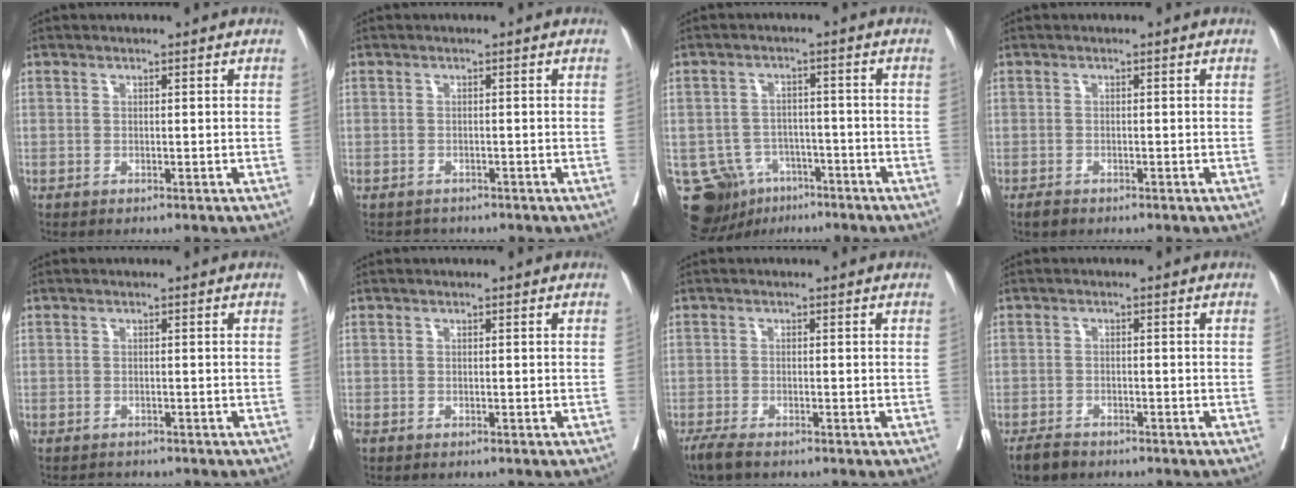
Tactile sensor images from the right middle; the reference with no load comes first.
{"total": 2.0, "force": [-1.7, 1.1, -0.2], "torque": [-0.003, 0.000, -0.029]}
{"total": 10.9, "force": [-6.4, 8.1, 3.7], "torque": [-0.073, 0.014, -0.089]}
{"total": 1.1, "force": [-0.9, 0.5, 0.4], "torque": [-0.011, -0.001, -0.014]}
{"total": 1.5, "force": [-1.4, 0.6, 0.0], "torque": [-0.003, -0.004, -0.022]}
{"total": 0.6, "force": [-0.5, 0.3, 0.2], "torque": [-0.009, -0.001, -0.009]}
{"total": 2.7, "force": [-2.1, 0.5, 1.5], "torque": [-0.034, -0.008, -0.040]}
{"total": 2.8, "force": [-2.4, 1.3, 0.8], "torque": [-0.016, -0.001, -0.039]}